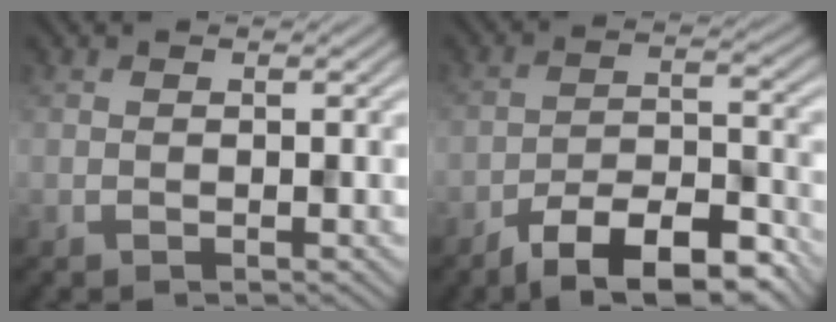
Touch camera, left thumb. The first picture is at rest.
{"total": 10.3, "force": [-7.4, 3.4, 6.3], "torque": [-0.091, 0.005, -0.131]}